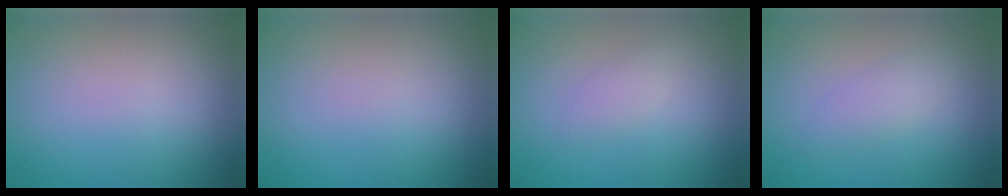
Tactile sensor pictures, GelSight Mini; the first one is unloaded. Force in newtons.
{"total": 0.0}
{"total": 1.3, "press": 1.3, "slide": 0.1}
{"total": 1.8, "press": 1.8, "slide": 0.1}